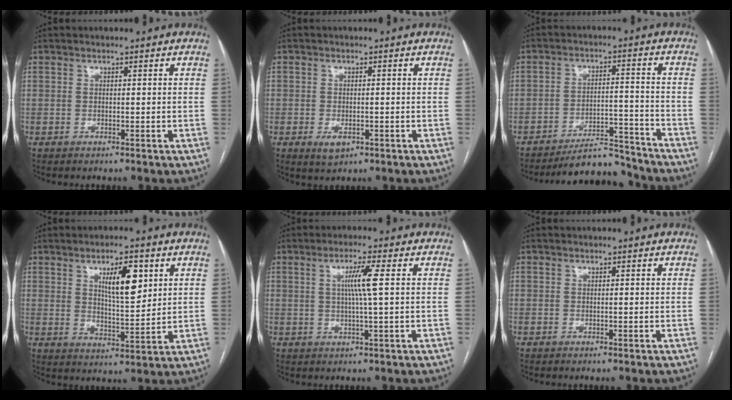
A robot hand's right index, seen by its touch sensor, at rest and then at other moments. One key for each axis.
{"total": 2.8, "fx": -1.3, "fy": 1.8, "fz": 1.8, "tx": -0.024, "ty": 0.000, "tz": -0.013}
{"total": 8.7, "fx": -8.5, "fy": 1.7, "fz": 1.1, "tx": -0.007, "ty": 0.027, "tz": -0.137}
{"total": 8.4, "fx": 3.4, "fy": 2.4, "fz": 7.3, "tx": -0.119, "ty": -0.001, "tz": 0.060}
{"total": 4.9, "fx": 0.9, "fy": -0.7, "fz": 4.7, "tx": -0.089, "ty": 0.001, "tz": 0.017}
{"total": 0.0}